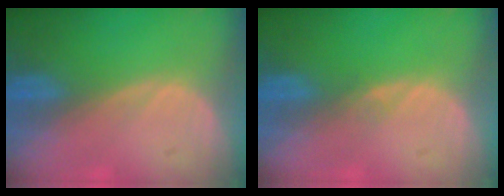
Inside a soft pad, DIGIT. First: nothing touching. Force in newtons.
{"total": 0.7, "press": 0.7, "slide": 0.1}